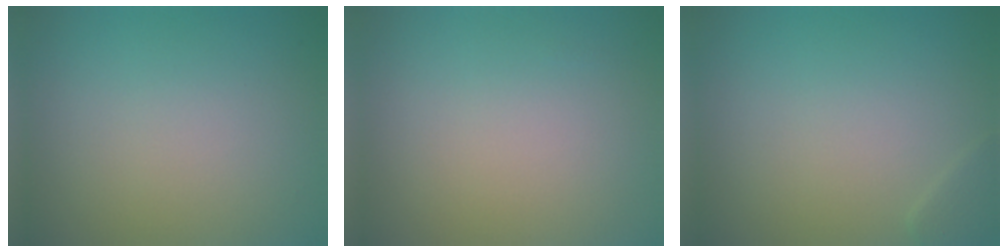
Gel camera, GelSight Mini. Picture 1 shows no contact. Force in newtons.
{"total": 0.0}
{"total": 0.8, "press": 0.8, "slide": 0.1}